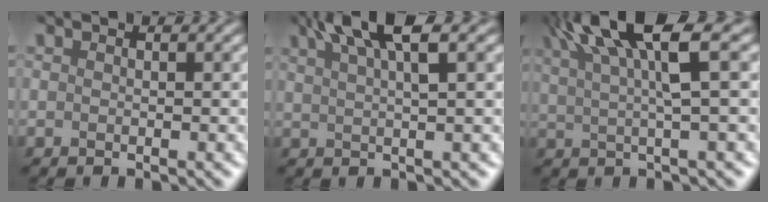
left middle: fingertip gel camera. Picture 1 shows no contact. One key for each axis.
{"total": 3.6, "fx": 2.7, "fy": -0.4, "fz": 2.4, "tx": -0.051, "ty": 0.016, "tz": 0.065}
{"total": 6.8, "fx": 3.6, "fy": 0.6, "fz": 5.8, "tx": -0.115, "ty": 0.026, "tz": 0.084}